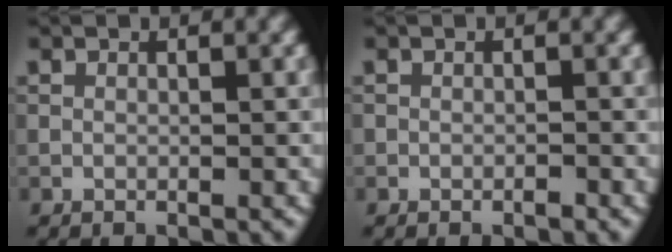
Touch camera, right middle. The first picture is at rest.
{"total": 0.6, "force": [-0.4, 0.3, 0.3], "torque": [-0.001, -0.001, -0.006]}